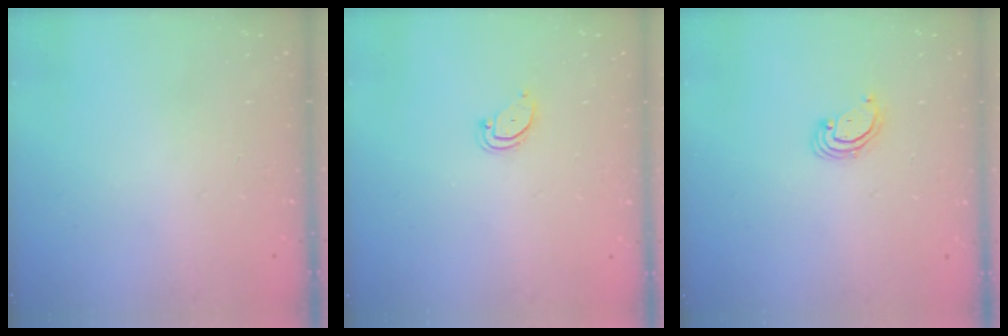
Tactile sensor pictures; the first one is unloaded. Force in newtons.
{"total": 3.0, "press": 3.0, "slide": 0.3}
{"total": 2.5, "press": 2.5, "slide": 0.2}